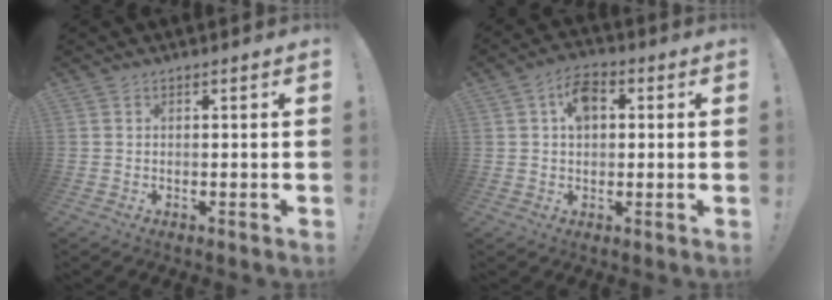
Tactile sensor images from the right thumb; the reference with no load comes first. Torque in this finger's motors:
{"motor_torque": [-0.11, 0.15, 0.43, 0.48, 0.00]}